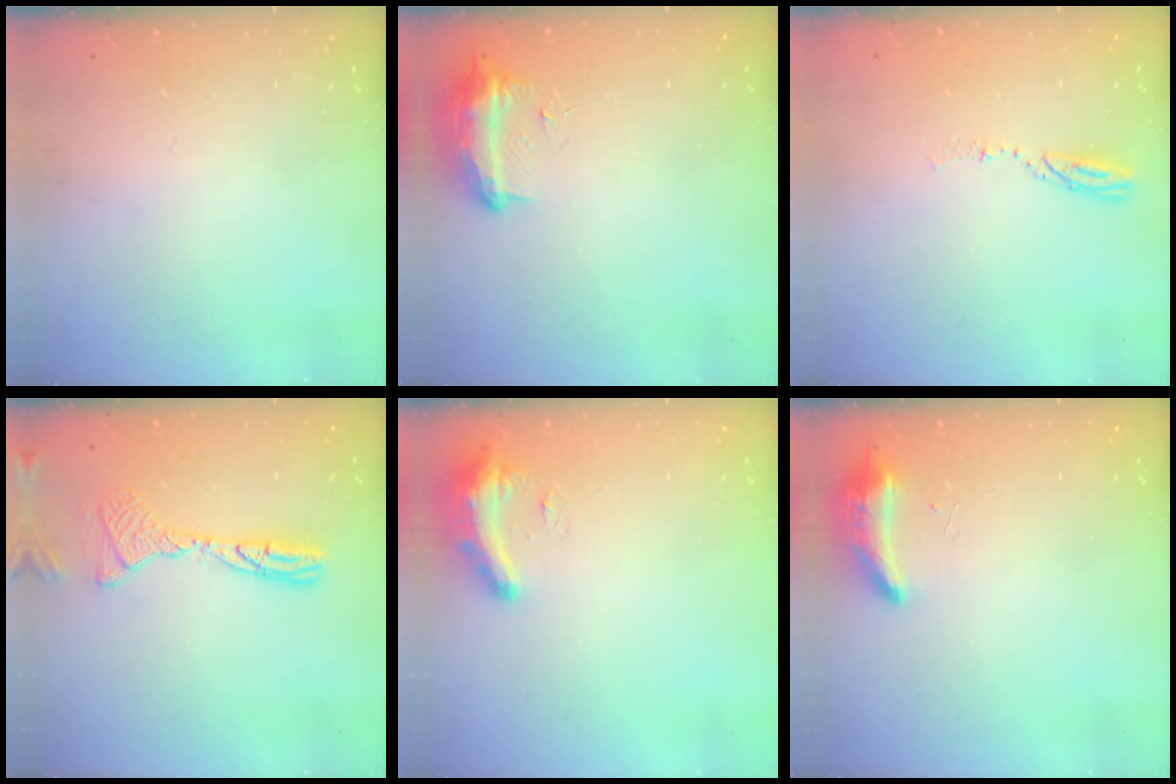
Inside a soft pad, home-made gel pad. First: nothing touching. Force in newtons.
{"total": 10.7, "press": 10.6, "slide": 0.7}
{"total": 3.9, "press": 3.9, "slide": 0.4}
{"total": 11.9, "press": 11.6, "slide": 2.5}
{"total": 8.8, "press": 8.7, "slide": 0.8}
{"total": 8.5, "press": 8.4, "slide": 1.6}